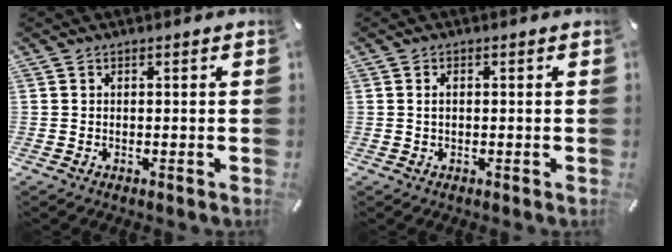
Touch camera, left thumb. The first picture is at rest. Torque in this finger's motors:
{"motor_torque": [-0.23, -0.39, 0.11, 0.15, -0.06]}